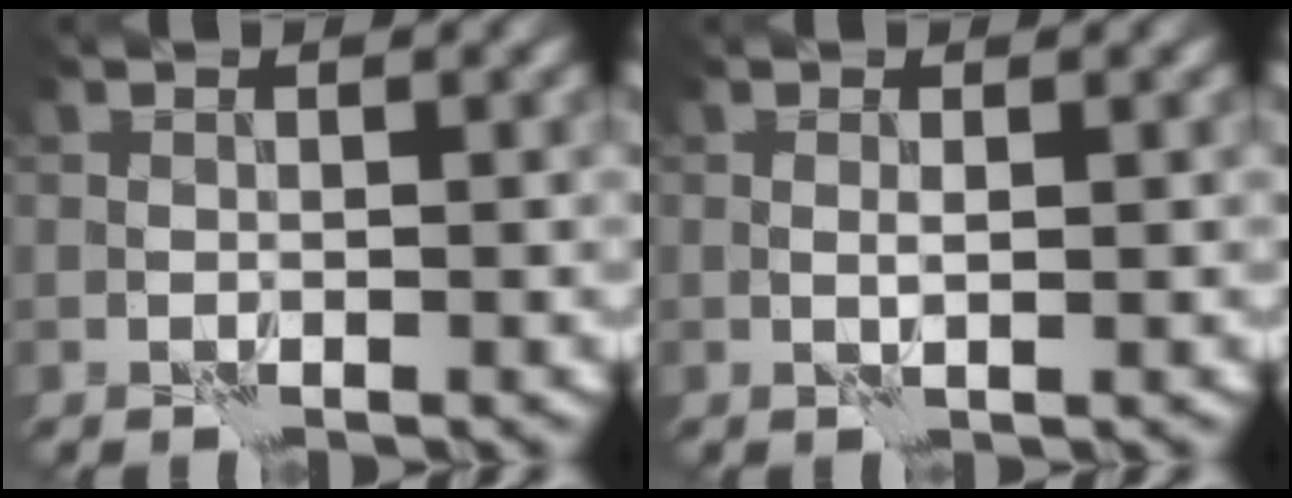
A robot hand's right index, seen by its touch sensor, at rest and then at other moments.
{"total": 0.7, "force": [0.4, -0.2, 0.5], "torque": [-0.010, -0.004, 0.008]}